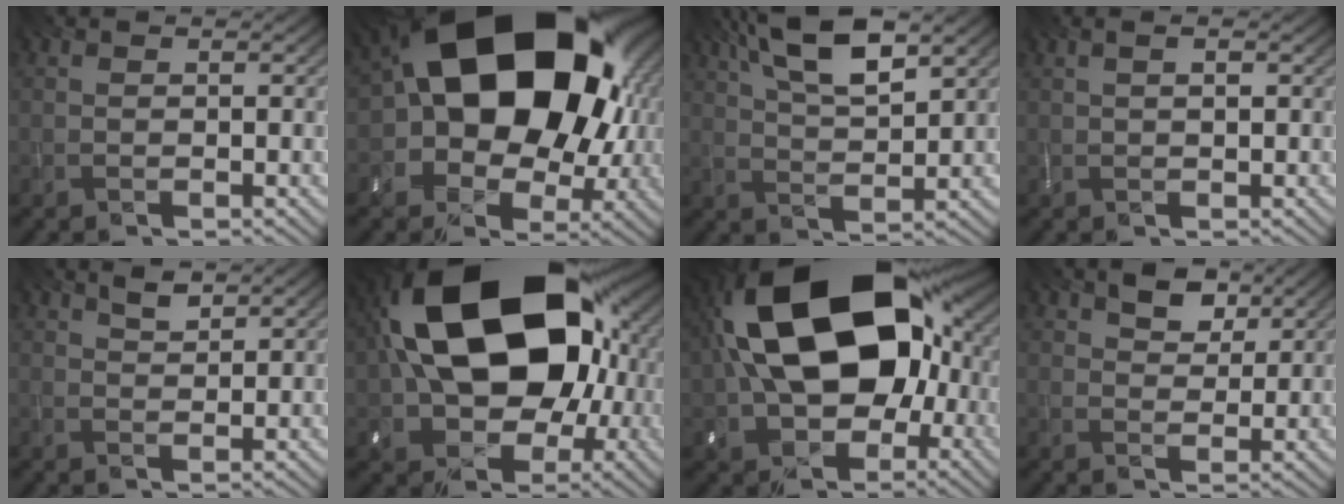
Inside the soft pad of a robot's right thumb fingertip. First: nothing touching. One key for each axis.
{"total": 21.3, "fx": 3.4, "fy": 15.5, "fz": 14.2, "tx": -0.248, "ty": -0.024, "tz": 0.073}
{"total": 9.8, "fx": 5.5, "fy": 3.2, "fz": 7.4, "tx": -0.152, "ty": 0.013, "tz": 0.106}
{"total": 1.7, "fx": 0.6, "fy": 0.4, "fz": 1.6, "tx": -0.028, "ty": 0.002, "tz": 0.014}
{"total": 2.1, "fx": 1.6, "fy": 0.6, "fz": 1.2, "tx": -0.026, "ty": 0.001, "tz": 0.033}
{"total": 21.7, "fx": 3.2, "fy": 14.6, "fz": 15.8, "tx": -0.279, "ty": -0.001, "tz": 0.057}
{"total": 21.0, "fx": 1.4, "fy": 13.5, "fz": 16.1, "tx": -0.288, "ty": 0.008, "tz": 0.009}
{"total": 4.3, "fx": 2.6, "fy": 2.5, "fz": 2.3, "tx": -0.042, "ty": -0.001, "tz": 0.043}